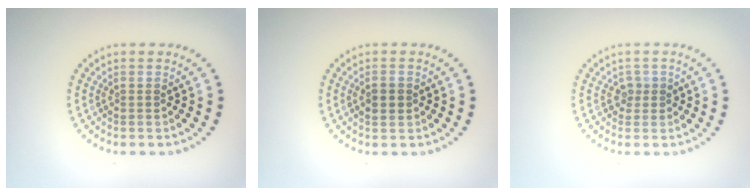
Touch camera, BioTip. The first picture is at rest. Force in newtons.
{"total": 1.6, "press": 1.6, "slide": 0.1}
{"total": 1.3, "press": 1.0, "slide": 0.7}